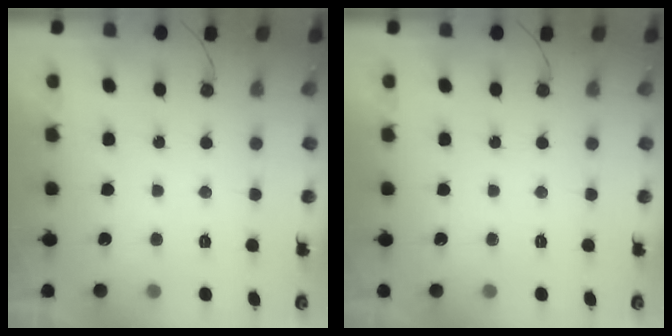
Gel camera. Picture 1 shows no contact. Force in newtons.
{"total": 0.0}